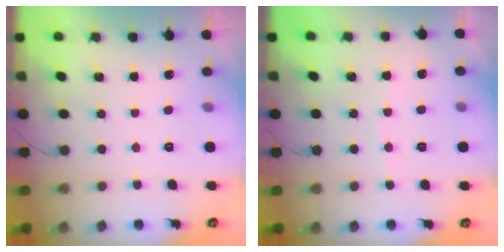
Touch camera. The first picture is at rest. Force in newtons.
{"total": 4.3, "press": 4.3, "slide": 0.7}